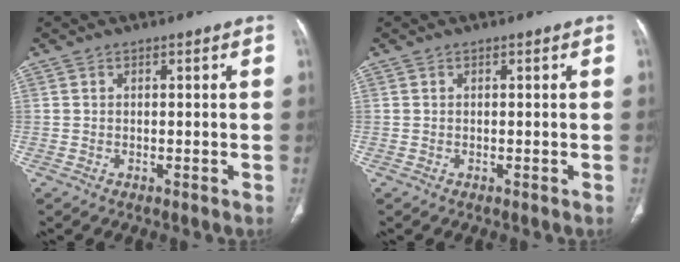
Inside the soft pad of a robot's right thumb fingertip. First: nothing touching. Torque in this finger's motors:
{"motor_torque": [0.00, 0.00, -0.10, 0.10, 0.01]}